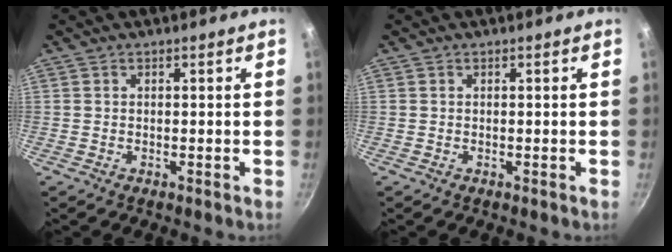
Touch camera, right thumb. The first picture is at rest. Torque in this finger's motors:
{"motor_torque": [-0.07, 0.07, -0.10, 0.09, 0.01]}